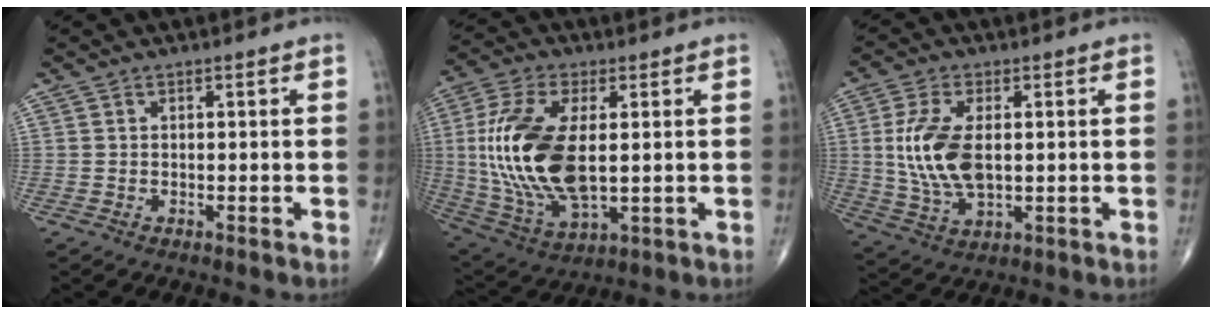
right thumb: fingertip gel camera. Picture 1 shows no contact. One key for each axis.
{"total": 20.1, "fx": 1.2, "fy": 9.9, "fz": 17.5, "tx": -0.376, "ty": -0.013, "tz": 0.031}
{"total": 11.8, "fx": 1.0, "fy": 6.1, "fz": 10.0, "tx": -0.210, "ty": -0.009, "tz": 0.026}